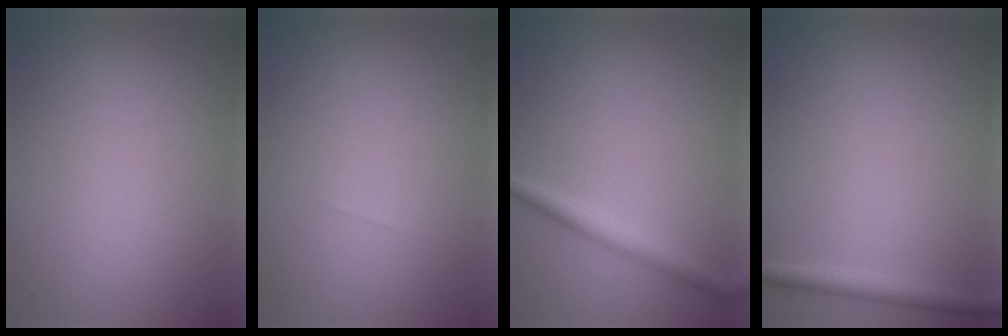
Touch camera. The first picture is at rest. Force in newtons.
{"total": 0.0}
{"total": 2.1, "press": 2.1, "slide": 0.1}
{"total": 1.7, "press": 1.7, "slide": 0.1}